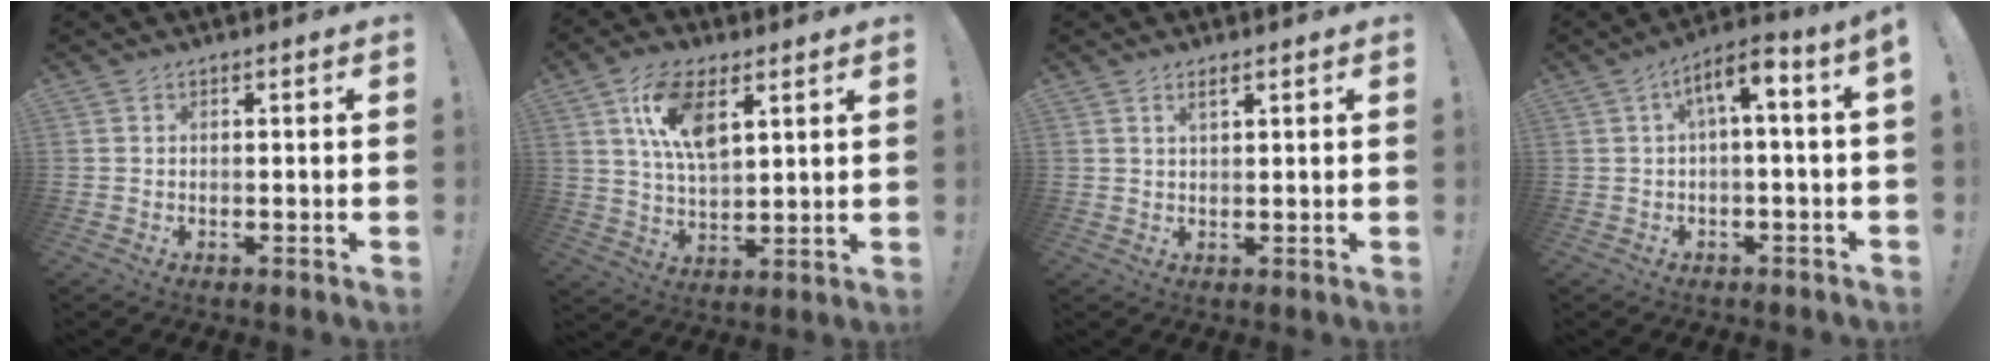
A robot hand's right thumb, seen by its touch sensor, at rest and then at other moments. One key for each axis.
{"total": 13.7, "fx": 6.0, "fy": 7.0, "fz": 10.1, "tx": -0.181, "ty": -0.008, "tz": 0.109}
{"total": 2.1, "fx": 1.2, "fy": 0.5, "fz": 1.7, "tx": -0.026, "ty": -0.003, "tz": 0.020}
{"total": 6.8, "fx": 0.5, "fy": 1.2, "fz": 6.7, "tx": -0.115, "ty": 0.001, "tz": 0.007}